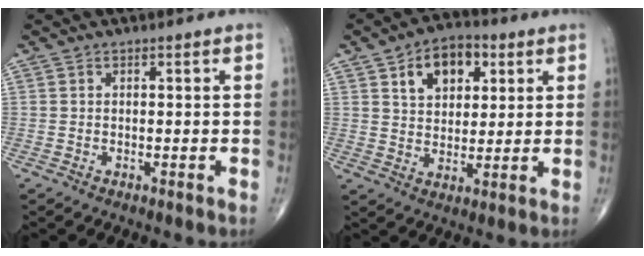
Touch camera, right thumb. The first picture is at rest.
{"total": 10.5, "force": [4.4, 6.8, 6.7], "torque": [-0.071, -0.008, 0.068]}